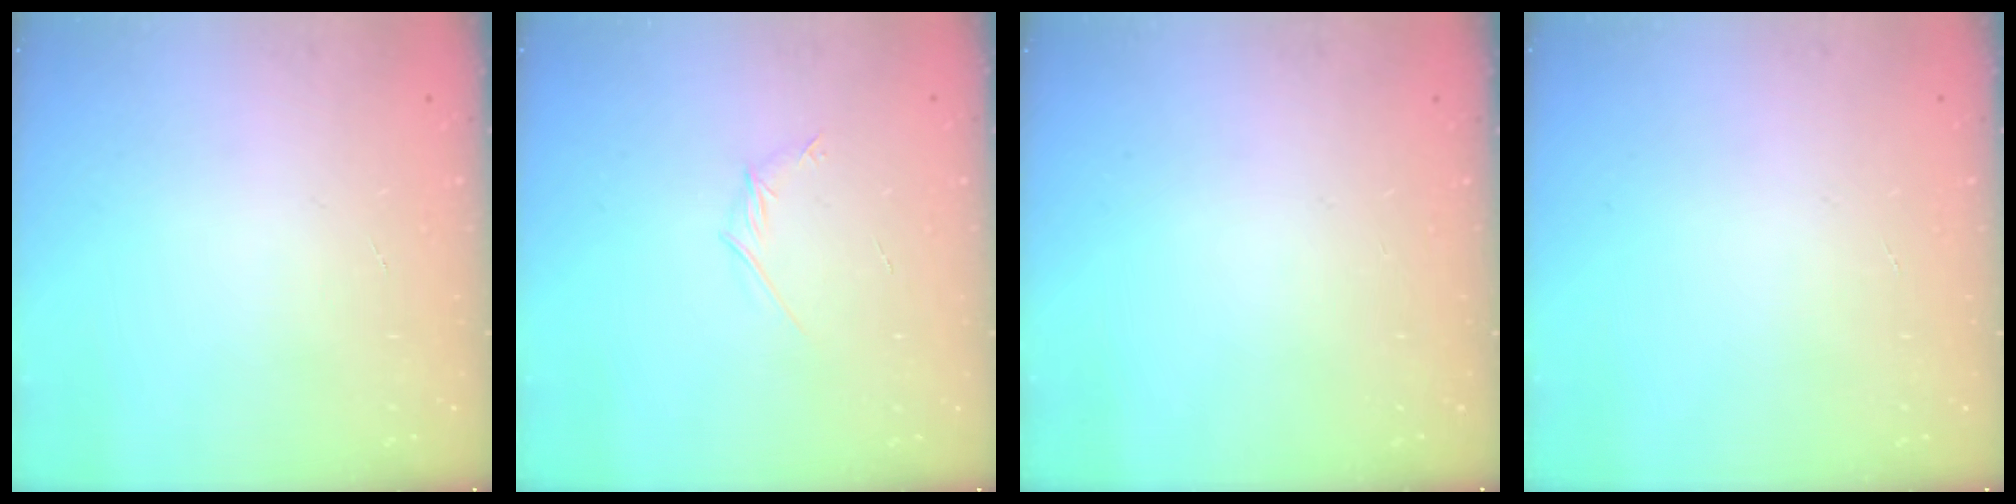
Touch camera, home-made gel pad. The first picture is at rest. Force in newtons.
{"total": 3.0, "press": 2.9, "slide": 0.8}
{"total": 0.0}
{"total": 0.0}